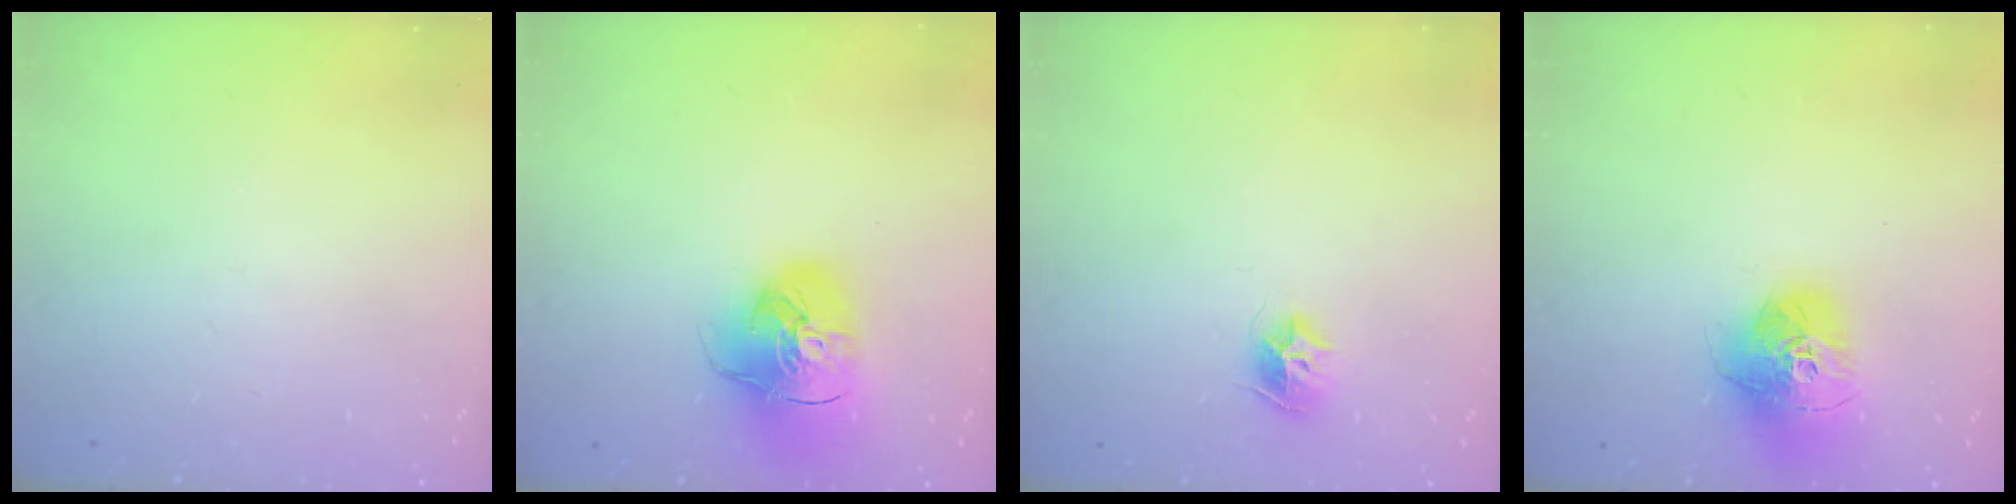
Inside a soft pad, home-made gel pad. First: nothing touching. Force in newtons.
{"total": 14.9, "press": 14.8, "slide": 1.9}
{"total": 8.0, "press": 7.9, "slide": 0.5}
{"total": 17.0, "press": 16.9, "slide": 1.5}